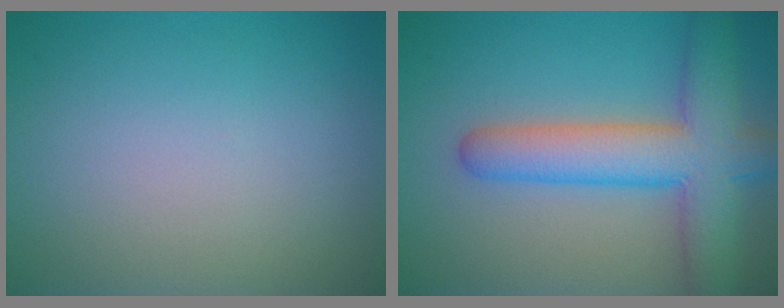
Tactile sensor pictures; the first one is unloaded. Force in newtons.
{"total": 7.8, "press": 7.8, "slide": 0.3}